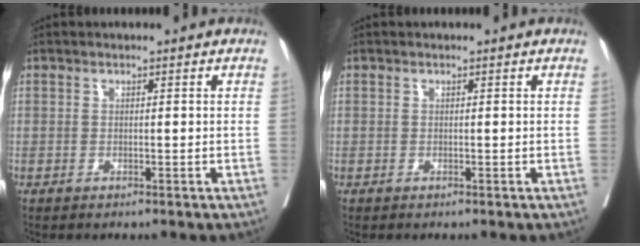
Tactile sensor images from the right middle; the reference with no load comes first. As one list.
[{"total": 0.0}]